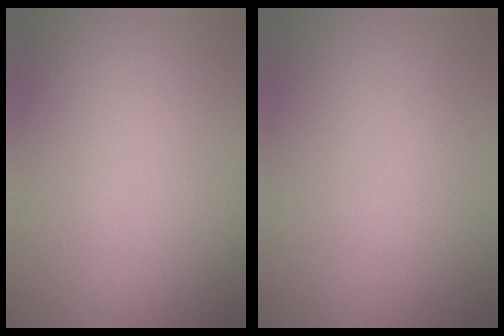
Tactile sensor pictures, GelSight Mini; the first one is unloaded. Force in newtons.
{"total": 0.9, "press": 0.9, "slide": 0.1}